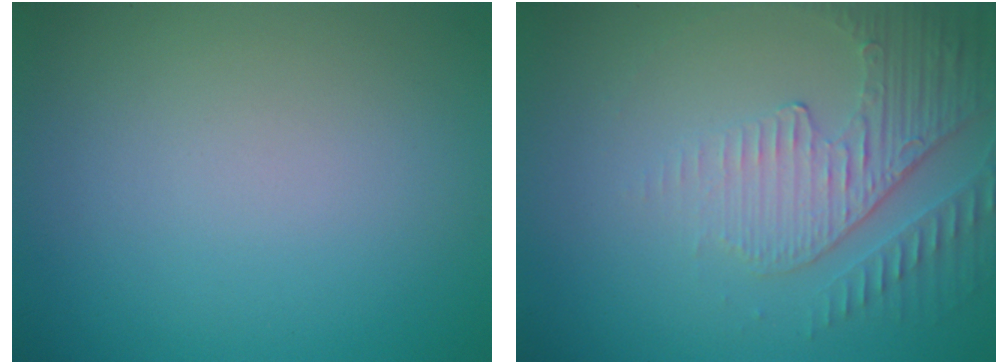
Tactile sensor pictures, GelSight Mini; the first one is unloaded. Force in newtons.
{"total": 5.0, "press": 3.4, "slide": 3.8}